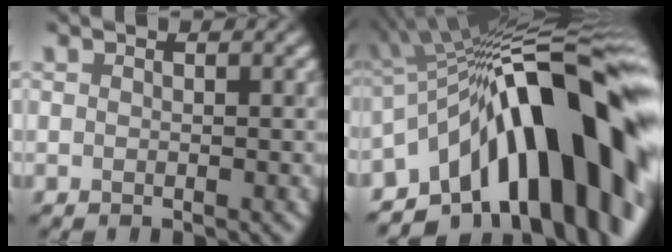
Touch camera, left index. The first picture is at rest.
{"total": 17.6, "force": [-5.3, 7.6, 15.0], "torque": [-0.173, 0.052, -0.104]}